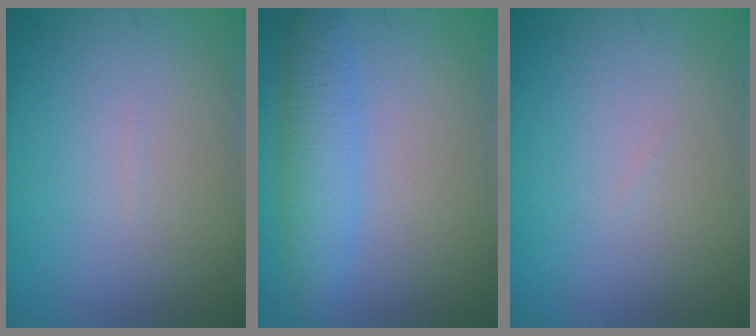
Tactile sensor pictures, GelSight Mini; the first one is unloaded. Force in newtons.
{"total": 3.8, "press": 3.8, "slide": 0.2}
{"total": 0.0}